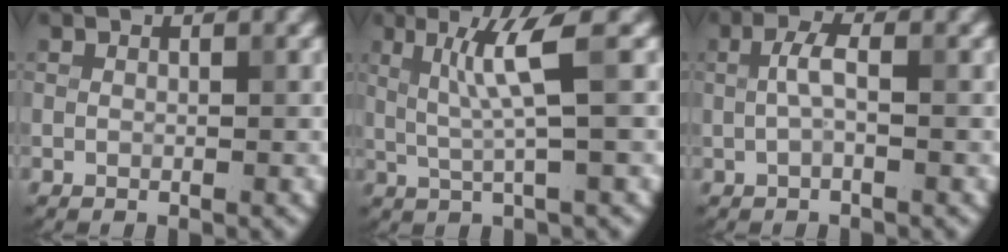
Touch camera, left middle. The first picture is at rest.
{"total": 4.1, "force": [0.9, 0.1, 4.0], "torque": [-0.083, 0.001, 0.021]}
{"total": 1.9, "force": [0.1, 0.5, 1.8], "torque": [-0.040, 0.006, -0.002]}